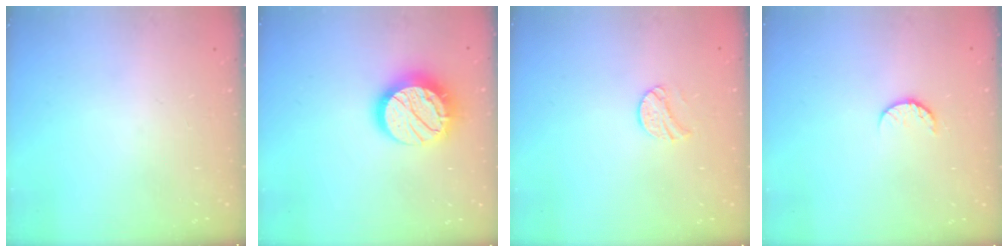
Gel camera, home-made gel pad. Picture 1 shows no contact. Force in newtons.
{"total": 15.7, "press": 15.7, "slide": 0.9}
{"total": 9.2, "press": 9.2, "slide": 0.6}
{"total": 6.7, "press": 6.6, "slide": 0.7}